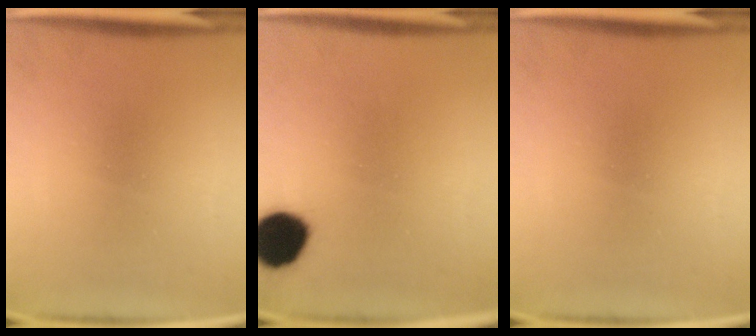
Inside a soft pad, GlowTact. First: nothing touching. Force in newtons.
{"total": 11.7}
{"total": 0.0}